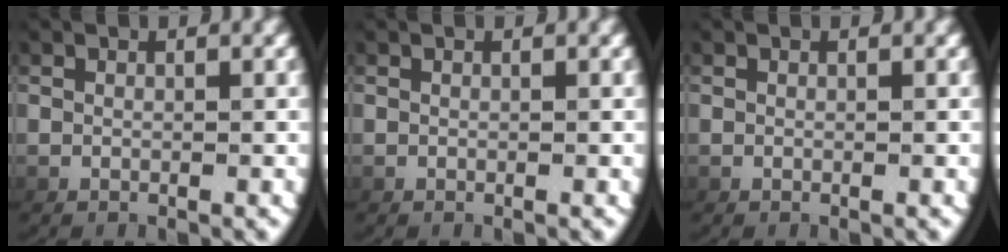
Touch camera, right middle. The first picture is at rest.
{"total": 0.0}
{"total": 0.0}